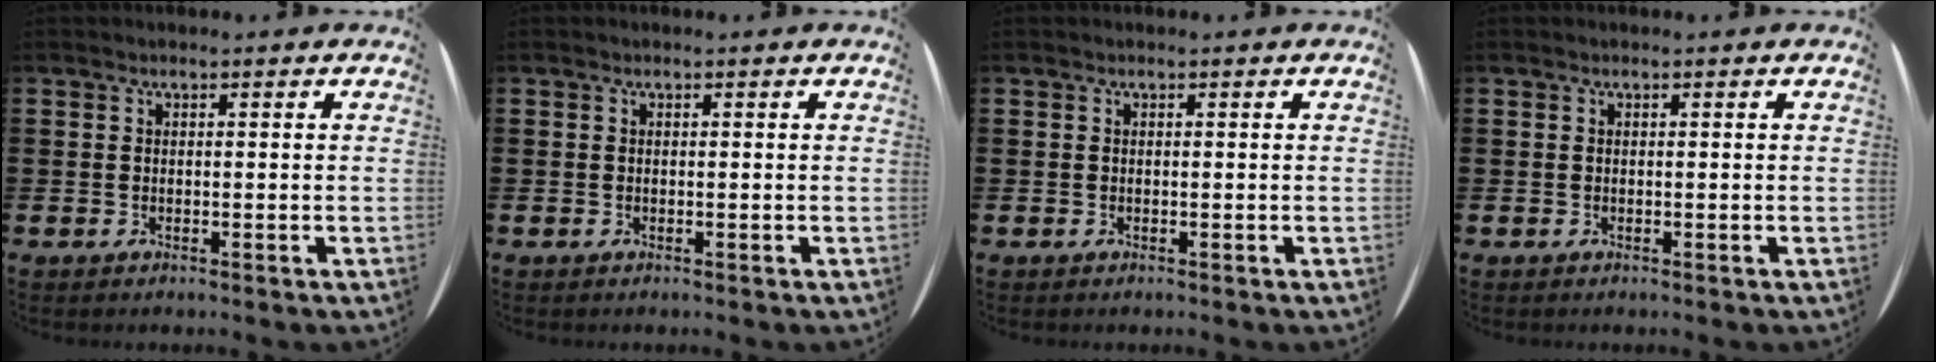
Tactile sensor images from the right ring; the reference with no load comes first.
{"total": 0.0}
{"total": 0.0}
{"total": 0.0}